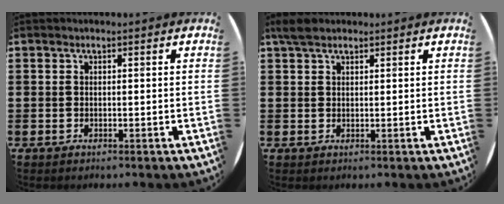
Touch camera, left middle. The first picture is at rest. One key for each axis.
{"total": 2.5, "fx": 2.1, "fy": 1.0, "fz": 0.9, "tx": -0.015, "ty": 0.005, "tz": 0.038}